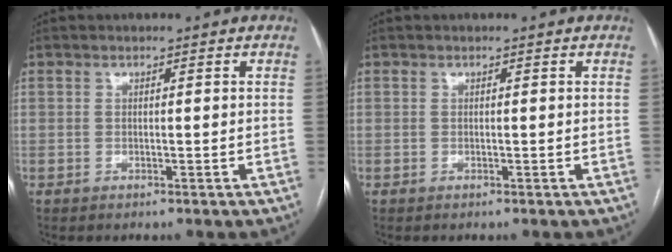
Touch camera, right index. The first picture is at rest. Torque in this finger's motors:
{"motor_torque": [0.00, 0.00, 0.00, 0.00]}